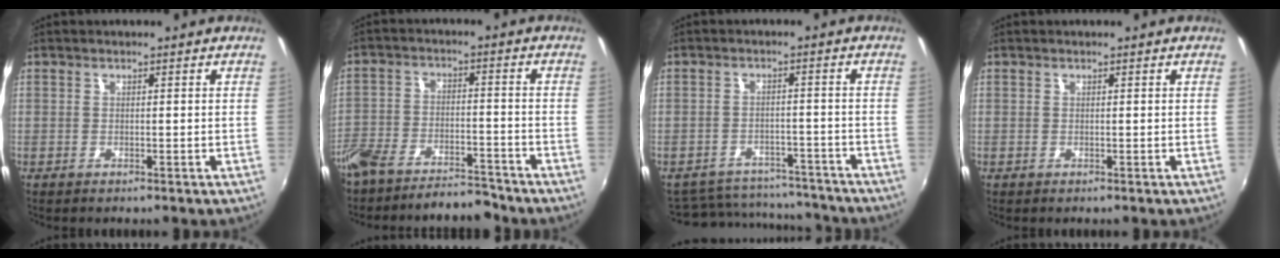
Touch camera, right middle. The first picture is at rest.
{"total": 10.9, "force": [-9.6, 3.5, 3.9], "torque": [-0.100, 0.006, -0.156]}
{"total": 15.7, "force": [-13.9, 5.9, 4.4], "torque": [-0.106, 0.022, -0.176]}
{"total": 0.0}